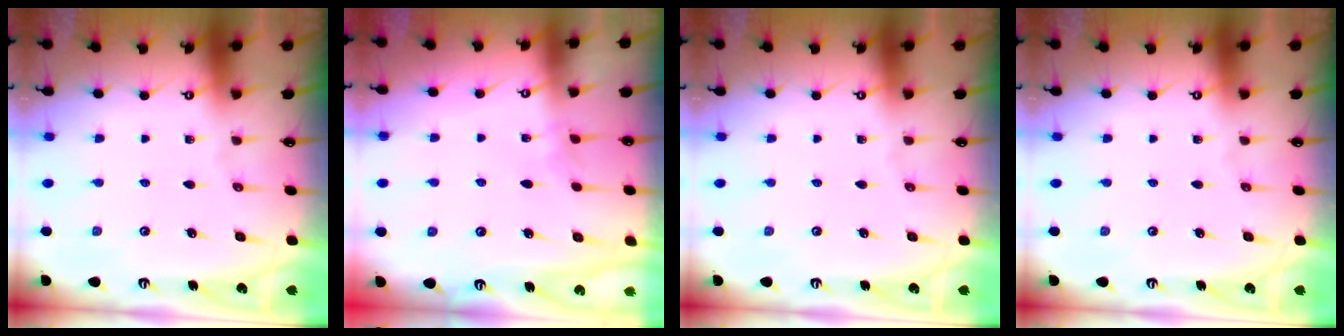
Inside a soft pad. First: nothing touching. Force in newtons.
{"total": 2.7, "press": 2.7, "slide": 0.3}
{"total": 0.0}
{"total": 0.0}